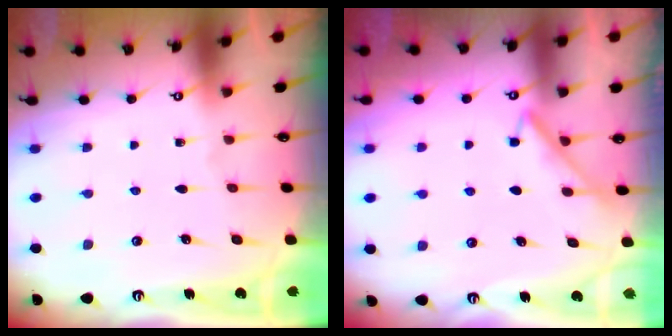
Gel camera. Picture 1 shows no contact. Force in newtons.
{"total": 3.4, "press": 3.4, "slide": 0.5}